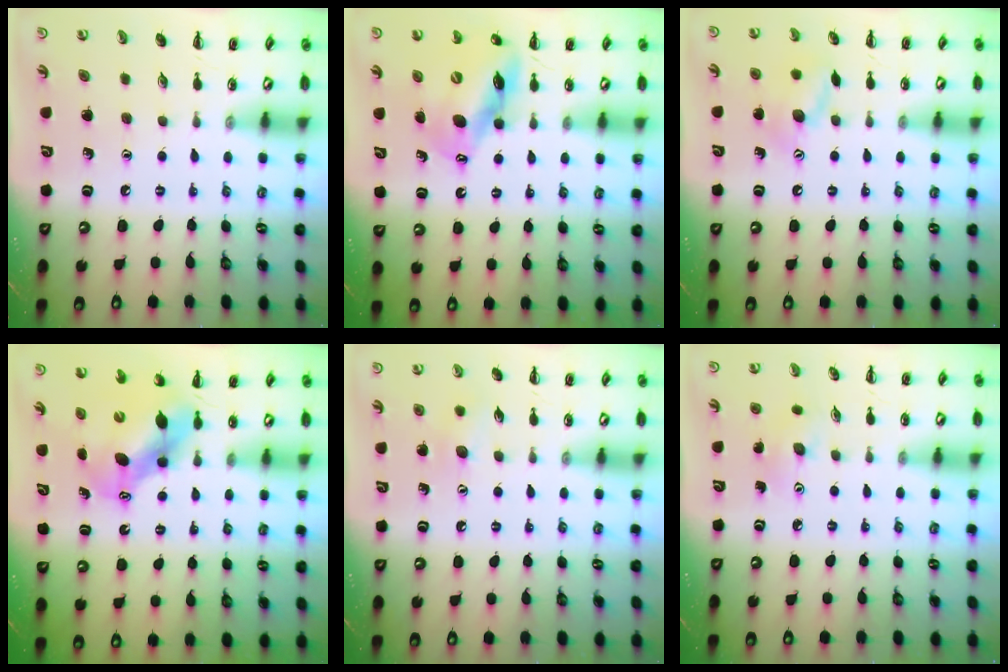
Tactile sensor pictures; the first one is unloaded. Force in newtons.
{"total": 12.1, "press": 11.5, "slide": 3.5}
{"total": 10.7, "press": 10.6, "slide": 1.8}
{"total": 6.7, "press": 6.5, "slide": 1.3}
{"total": 5.8, "press": 5.7, "slide": 1.3}
{"total": 4.8, "press": 4.6, "slide": 1.1}